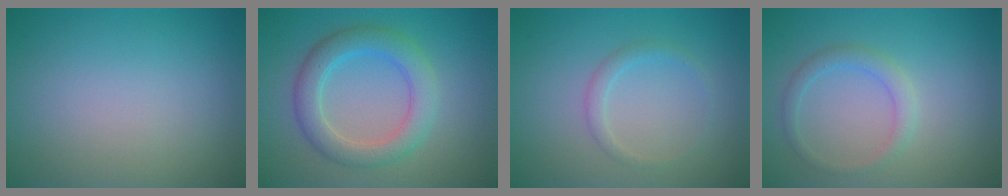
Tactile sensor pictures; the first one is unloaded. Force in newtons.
{"total": 4.4, "press": 4.4, "slide": 0.1}
{"total": 1.3, "press": 1.3, "slide": 0.0}
{"total": 1.8, "press": 1.8, "slide": 0.0}